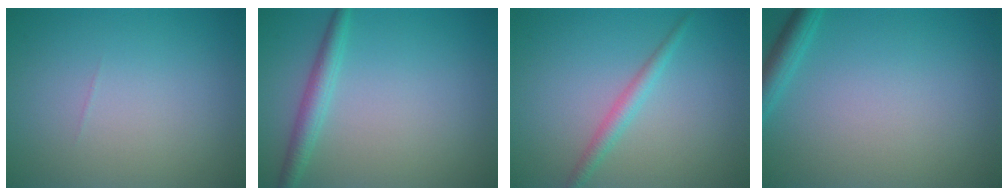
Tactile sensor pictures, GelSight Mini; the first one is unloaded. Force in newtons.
{"total": 2.3, "press": 2.3, "slide": 0.1}
{"total": 1.8, "press": 1.8, "slide": 0.1}
{"total": 2.1, "press": 2.1, "slide": 0.1}